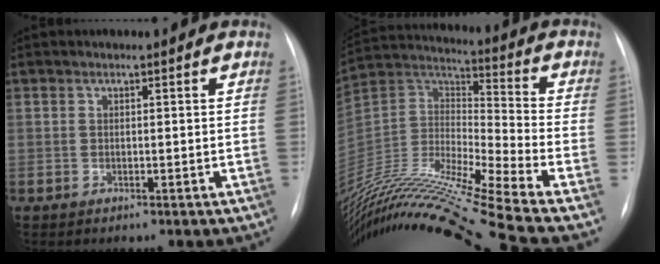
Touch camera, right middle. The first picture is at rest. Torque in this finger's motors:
{"motor_torque": [0.14, -1.99, 0.11, 0.15]}